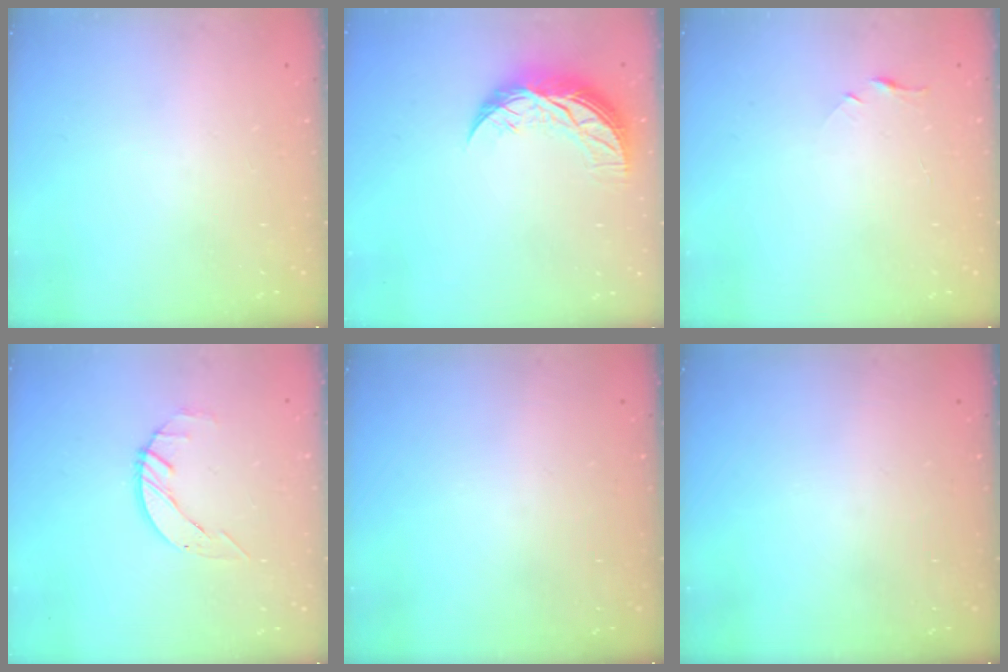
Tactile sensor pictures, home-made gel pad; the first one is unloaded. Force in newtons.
{"total": 9.3, "press": 9.3, "slide": 0.8}
{"total": 2.8, "press": 2.7, "slide": 0.4}
{"total": 2.4, "press": 2.4, "slide": 0.1}
{"total": 0.0}
{"total": 0.0}